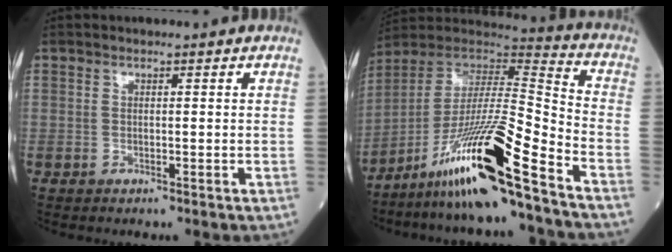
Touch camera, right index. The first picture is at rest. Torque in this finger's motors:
{"motor_torque": [0.75, -0.72, 1.05, 0.21]}